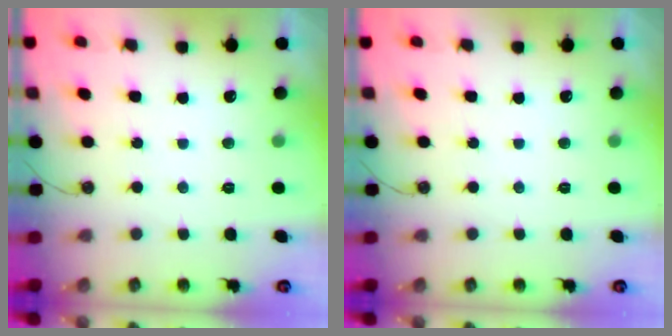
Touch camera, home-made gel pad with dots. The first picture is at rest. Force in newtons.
{"total": 0.0}